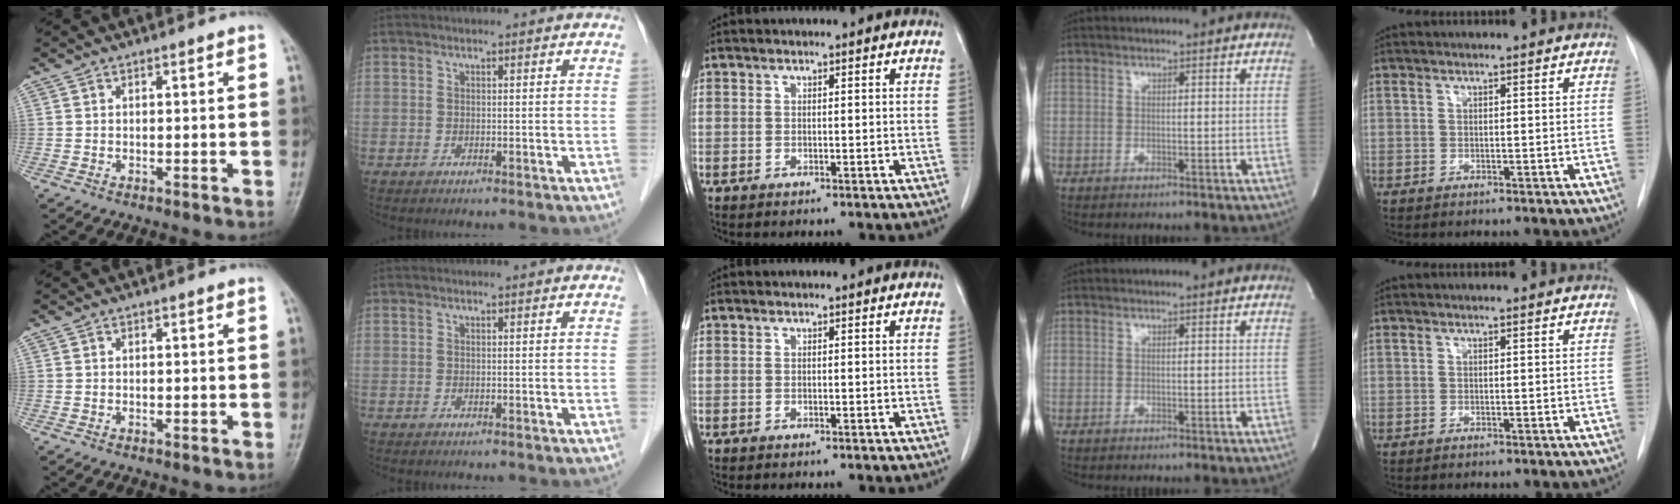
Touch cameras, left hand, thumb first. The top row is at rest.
{}